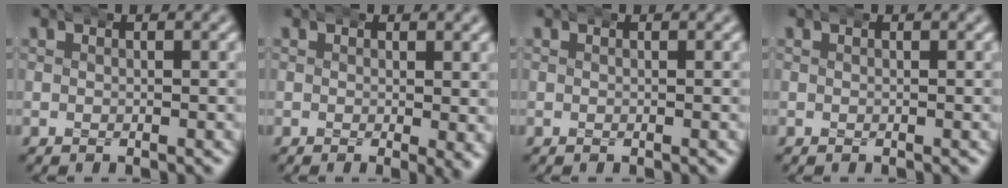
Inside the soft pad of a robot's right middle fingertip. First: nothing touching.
{"total": 1.4, "force": [0.3, 0.1, 1.4], "torque": [-0.018, -0.005, 0.006]}
{"total": 0.0}
{"total": 0.0}